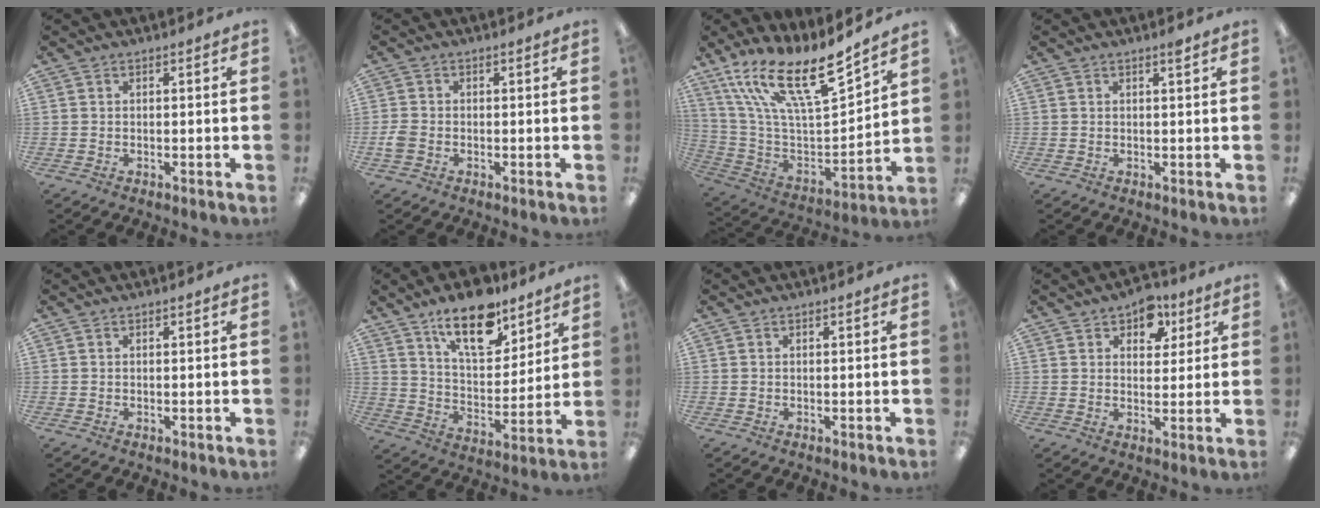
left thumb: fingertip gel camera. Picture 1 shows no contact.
{"total": 2.6, "force": [-0.8, 1.9, 1.7], "torque": [-0.035, 0.003, -0.015]}
{"total": 20.3, "force": [14.0, 6.2, 13.4], "torque": [-0.242, -0.097, 0.245]}
{"total": 1.5, "force": [1.1, 0.1, 1.0], "torque": [-0.014, -0.003, 0.016]}
{"total": 0.0}
{"total": 16.9, "force": [11.8, 7.4, 9.5], "torque": [-0.150, -0.063, 0.204]}
{"total": 0.0}
{"total": 8.2, "force": [5.0, 5.4, 3.5], "torque": [-0.033, -0.019, 0.083]}